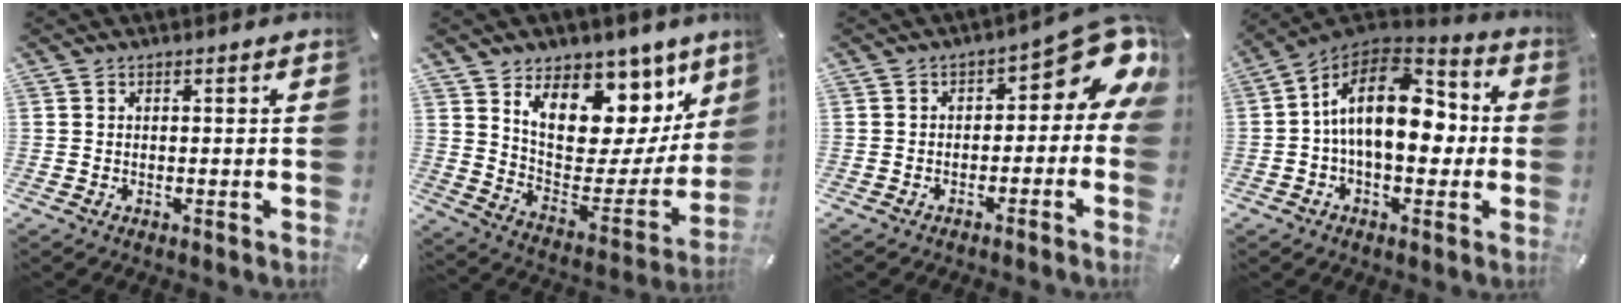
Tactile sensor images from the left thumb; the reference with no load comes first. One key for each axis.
{"total": 14.4, "fx": 8.8, "fy": 9.3, "fz": 6.7, "tx": -0.087, "ty": -0.090, "tz": 0.153}
{"total": 10.6, "fx": 4.1, "fy": 5.6, "fz": 8.0, "tx": -0.081, "ty": -0.046, "tz": 0.065}
{"total": 18.3, "fx": 0.8, "fy": 11.3, "fz": 14.4, "tx": -0.250, "ty": 0.007, "tz": 0.008}